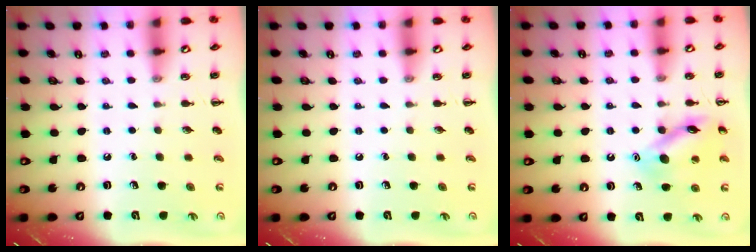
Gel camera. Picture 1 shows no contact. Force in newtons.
{"total": 0.0}
{"total": 13.2, "press": 13.2, "slide": 1.3}